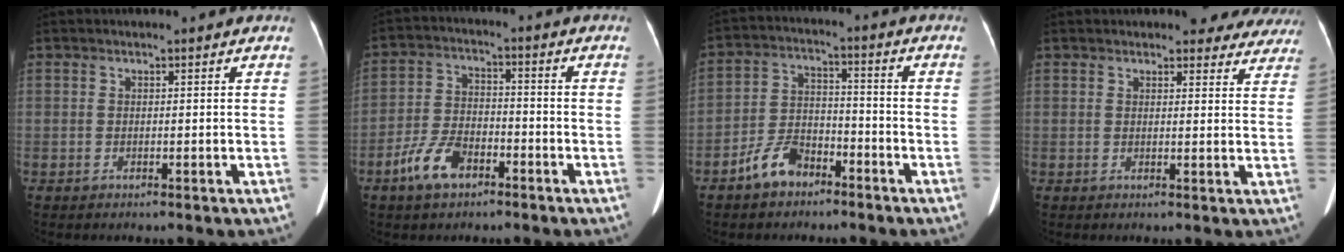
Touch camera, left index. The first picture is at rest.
{"total": 7.7, "force": [-4.7, 3.7, 4.8], "torque": [-0.110, 0.006, -0.088]}
{"total": 7.3, "force": [-5.1, 3.9, 3.6], "torque": [-0.082, 0.013, -0.092]}
{"total": 7.9, "force": [7.3, 3.0, 1.0], "torque": [0.026, -0.009, 0.056]}